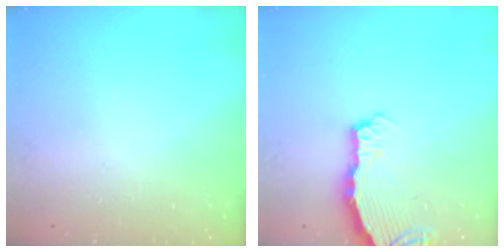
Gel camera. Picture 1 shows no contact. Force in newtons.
{"total": 4.8, "press": 4.8, "slide": 0.4}